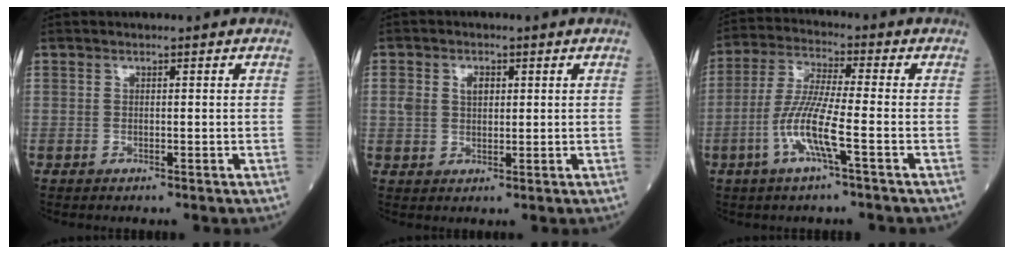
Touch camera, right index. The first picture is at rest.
{"total": 3.7, "force": [1.0, 2.4, 2.7], "torque": [-0.056, 0.014, 0.024]}
{"total": 8.6, "force": [-3.1, 0.1, 8.0], "torque": [-0.166, -0.003, -0.066]}